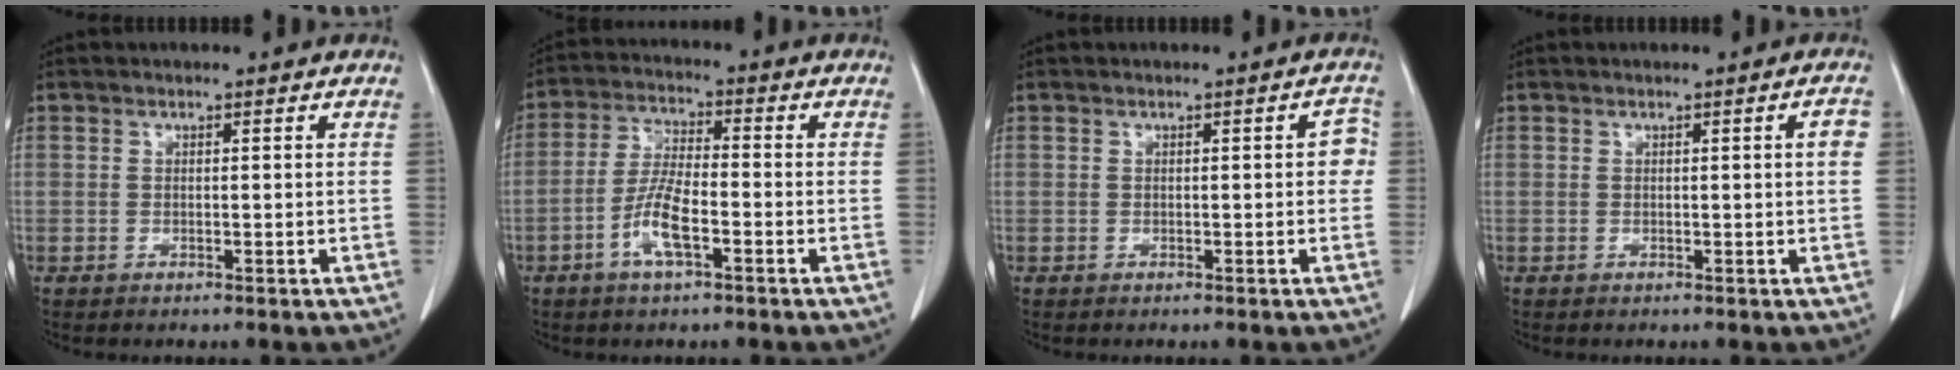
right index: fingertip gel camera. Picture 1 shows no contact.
{"total": 7.0, "force": [-3.0, 1.6, 6.1], "torque": [-0.127, 0.000, -0.061]}
{"total": 2.2, "force": [0.0, 0.9, 2.0], "torque": [-0.010, 0.009, -0.003]}
{"total": 2.0, "force": [0.2, 0.0, 1.9], "torque": [-0.022, 0.005, 0.004]}